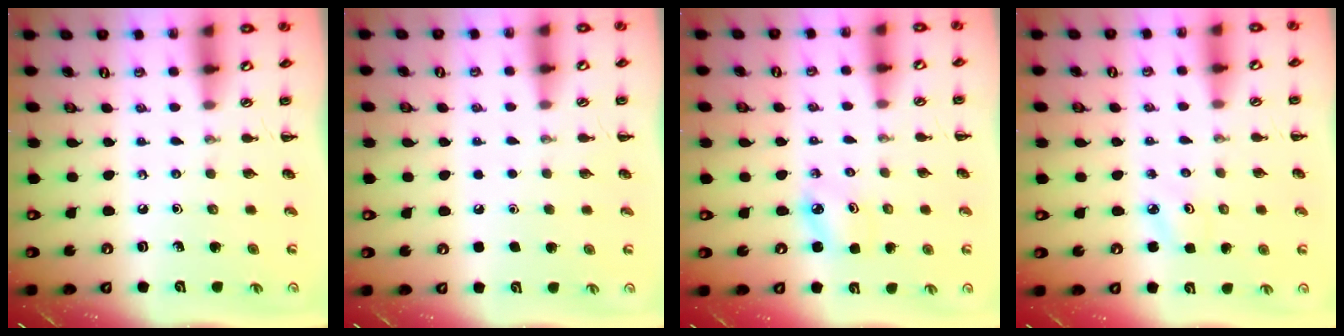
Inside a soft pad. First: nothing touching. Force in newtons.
{"total": 1.8, "press": 1.7, "slide": 0.1}
{"total": 2.8, "press": 2.7, "slide": 0.4}
{"total": 2.7, "press": 2.6, "slide": 0.8}